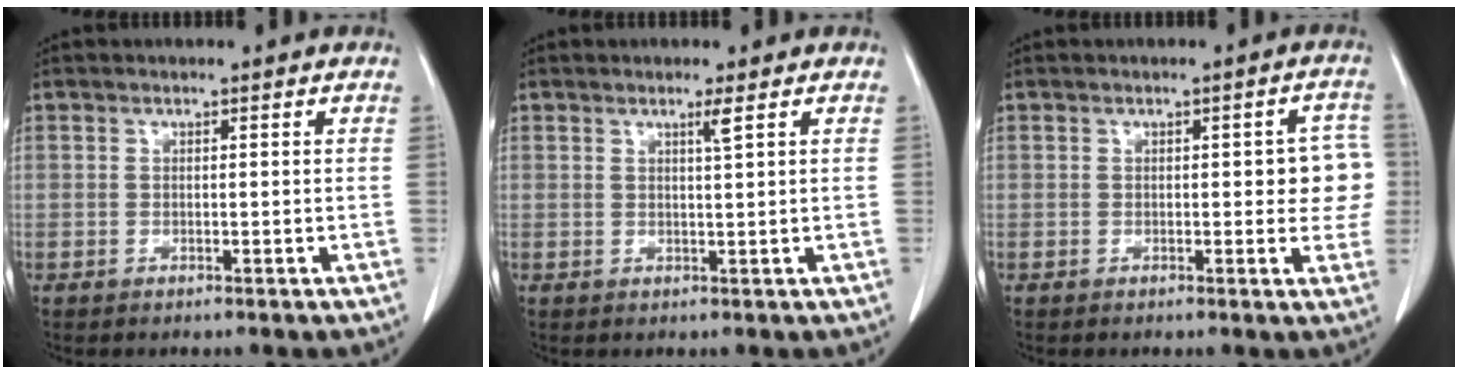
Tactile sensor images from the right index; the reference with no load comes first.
{"total": 1.4, "force": [0.8, -0.5, 1.1], "torque": [-0.026, -0.007, 0.017]}
{"total": 5.7, "force": [0.2, 2.2, 5.3], "torque": [-0.042, 0.014, -0.001]}